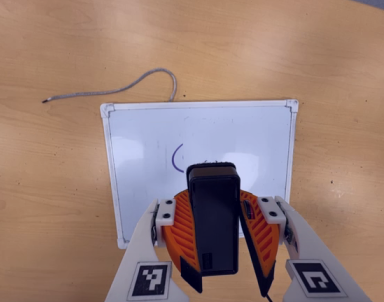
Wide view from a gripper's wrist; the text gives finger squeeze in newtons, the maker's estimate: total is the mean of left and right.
{"total": 9.8, "left": 9.9, "right": 9.7}